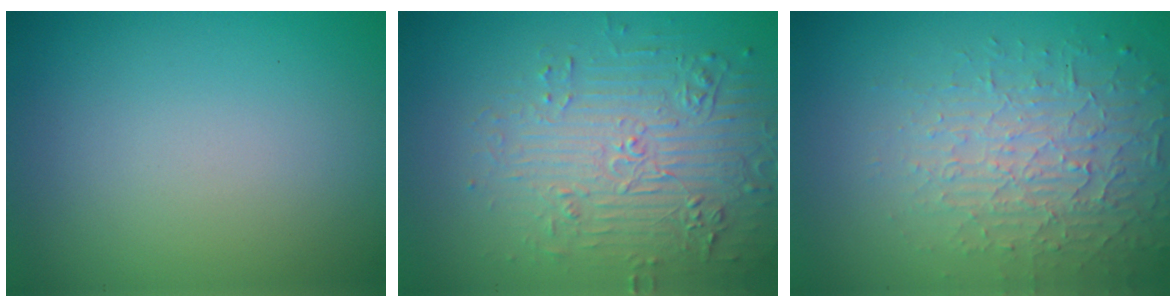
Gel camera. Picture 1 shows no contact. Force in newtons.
{"total": 4.8, "press": 4.2, "slide": 2.4}
{"total": 3.6, "press": 3.3, "slide": 1.6}